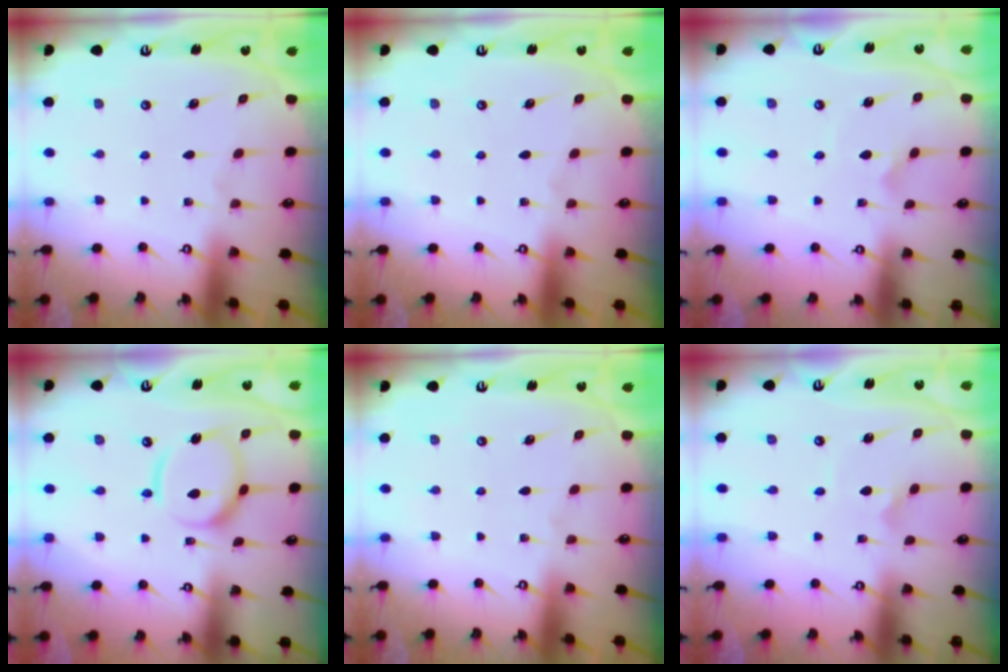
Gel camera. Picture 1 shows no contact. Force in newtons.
{"total": 0.0}
{"total": 3.4, "press": 3.4, "slide": 0.3}
{"total": 12.1, "press": 12.0, "slide": 1.1}
{"total": 0.0}
{"total": 1.9, "press": 1.9, "slide": 0.2}